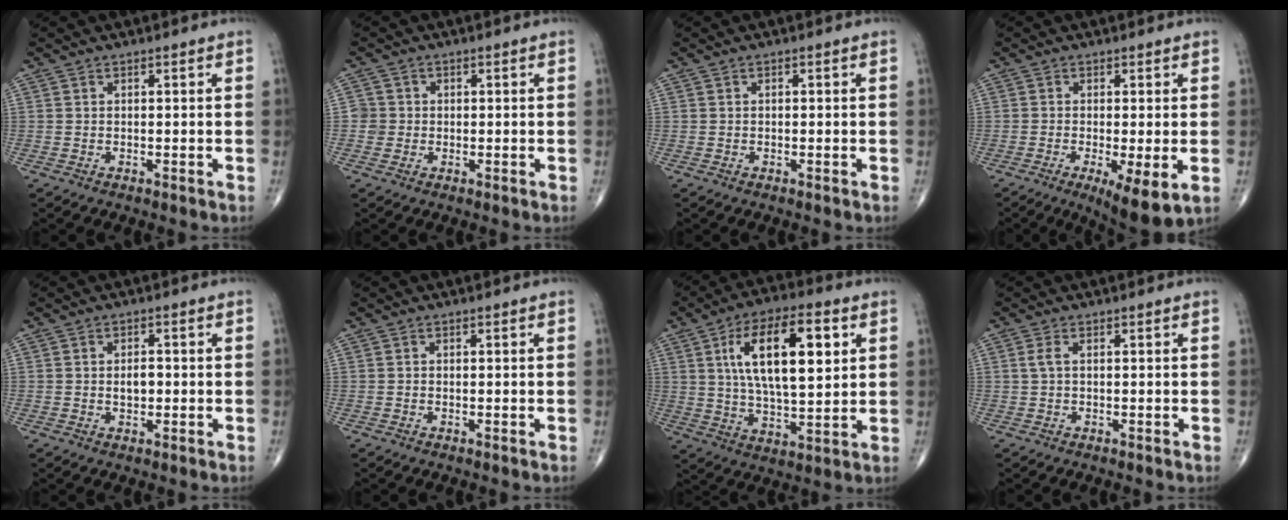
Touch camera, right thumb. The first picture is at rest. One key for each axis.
{"total": 2.6, "fx": -0.3, "fy": 2.5, "fz": 0.1, "tx": 0.020, "ty": 0.009, "tz": -0.009}
{"total": 0.0}
{"total": 8.3, "fx": -2.4, "fy": 2.1, "fz": 7.7, "tx": -0.122, "ty": -0.023, "tz": -0.037}
{"total": 2.7, "fx": -0.2, "fy": 1.6, "fz": 2.1, "tx": -0.031, "ty": 0.002, "tz": -0.004}
{"total": 0.0}
{"total": 17.9, "fx": 5.1, "fy": 7.3, "fz": 15.5, "tx": -0.247, "ty": -0.007, "tz": 0.086}
{"total": 1.5, "fx": 0.2, "fy": 0.7, "fz": 1.4, "tx": -0.037, "ty": 0.005, "tz": 0.005}